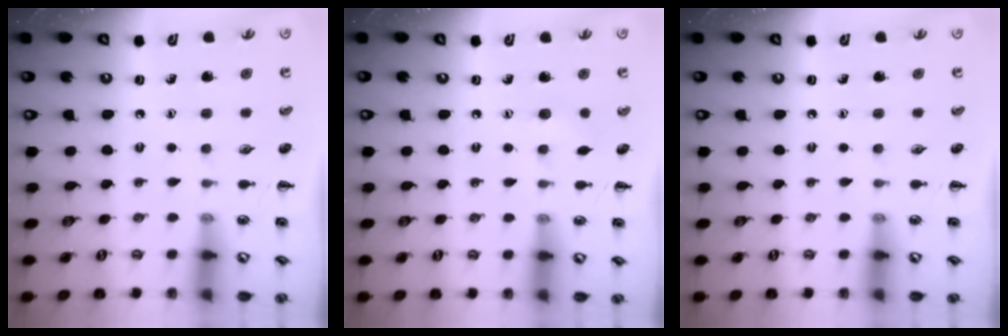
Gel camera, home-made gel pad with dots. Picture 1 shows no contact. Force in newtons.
{"total": 4.0, "press": 3.9, "slide": 0.9}
{"total": 0.0}